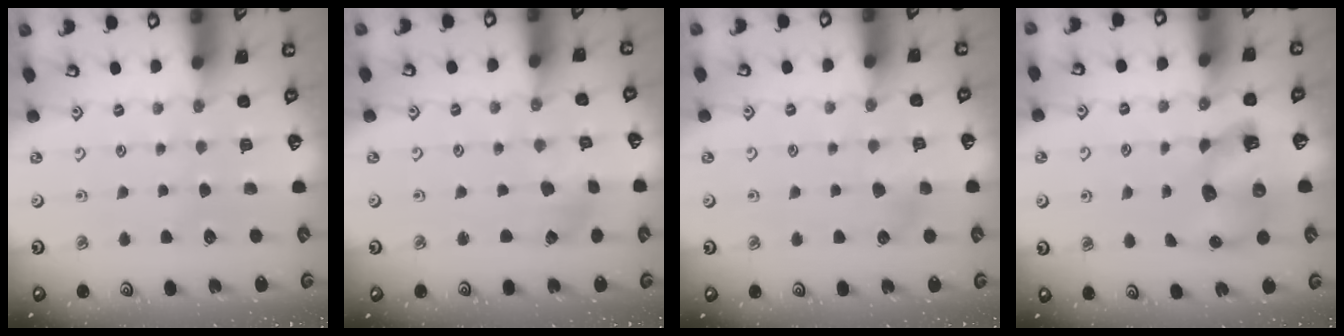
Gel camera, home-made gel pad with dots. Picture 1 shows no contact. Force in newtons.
{"total": 0.9, "press": 0.8, "slide": 0.2}
{"total": 4.8, "press": 4.8, "slide": 0.5}
{"total": 8.8, "press": 8.6, "slide": 1.5}